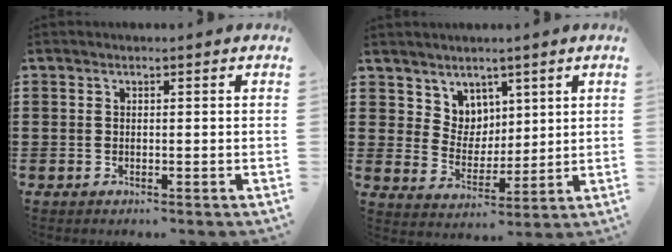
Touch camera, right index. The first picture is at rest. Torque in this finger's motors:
{"motor_torque": [0.08, 0.30, 0.10, 0.00]}